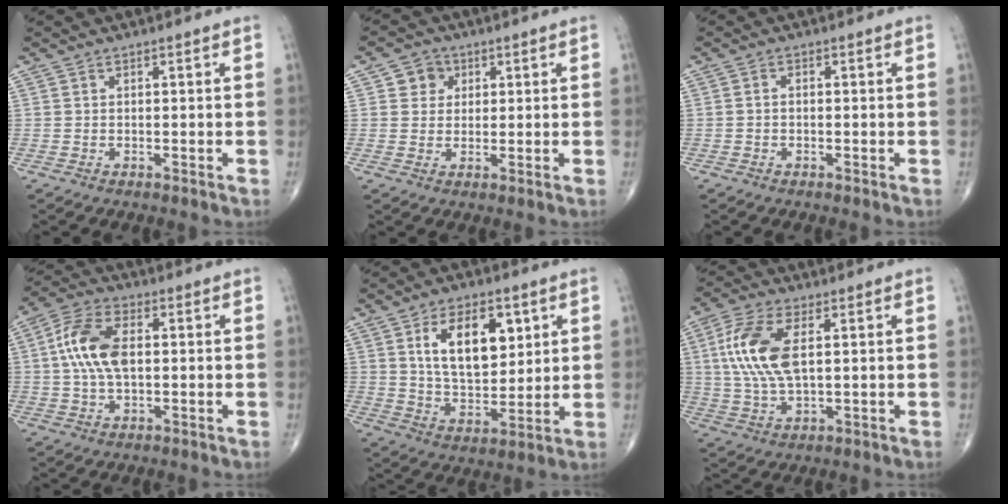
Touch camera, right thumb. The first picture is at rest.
{"total": 4.3, "force": [1.5, 3.9, 1.1], "torque": [0.008, -0.001, 0.019]}
{"total": 1.2, "force": [-0.4, 0.8, 0.8], "torque": [-0.014, 0.005, -0.012]}
{"total": 10.9, "force": [1.2, 5.8, 9.2], "torque": [-0.189, 0.015, 0.019]}
{"total": 14.6, "force": [5.1, 8.1, 11.1], "torque": [-0.148, -0.026, 0.098]}
{"total": 12.5, "force": [2.5, 5.8, 10.8], "torque": [-0.240, 0.001, 0.052]}